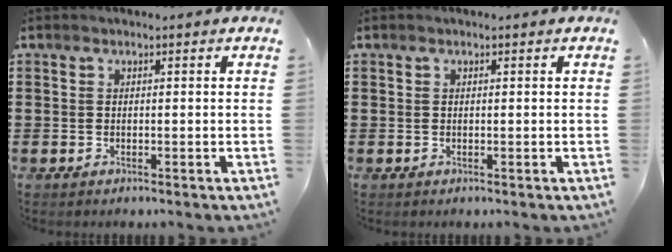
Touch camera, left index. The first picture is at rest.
{"total": 0.0}